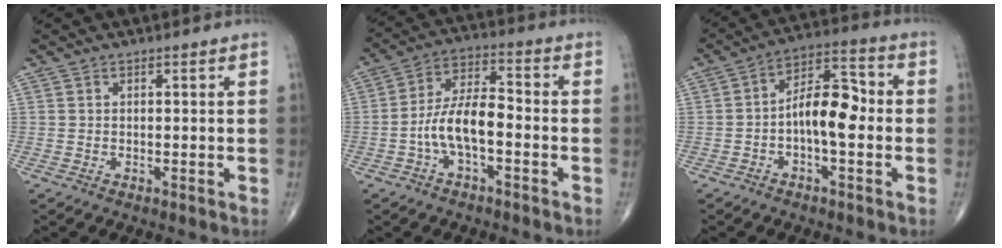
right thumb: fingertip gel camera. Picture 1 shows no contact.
{"total": 9.7, "force": [-2.7, 4.2, 8.3], "torque": [-0.159, 0.041, -0.057]}
{"total": 10.4, "force": [-1.4, 4.8, 9.0], "torque": [-0.137, 0.040, -0.032]}